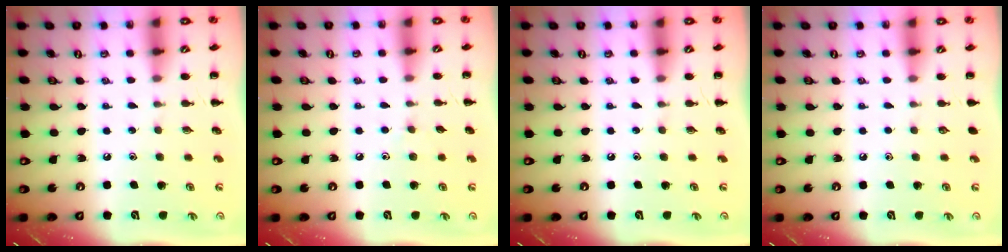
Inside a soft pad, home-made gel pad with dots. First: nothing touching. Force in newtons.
{"total": 4.0, "press": 3.7, "slide": 1.5}
{"total": 0.0}
{"total": 0.0}